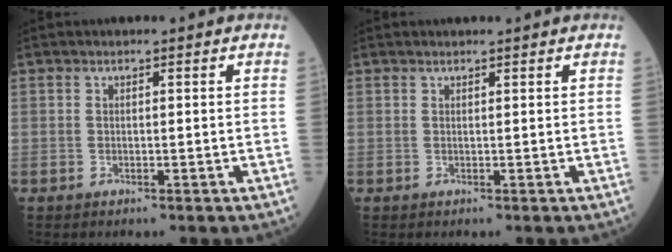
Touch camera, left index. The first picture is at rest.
{"total": 1.4, "force": [1.4, -0.1, 0.4], "torque": [-0.009, 0.009, 0.022]}